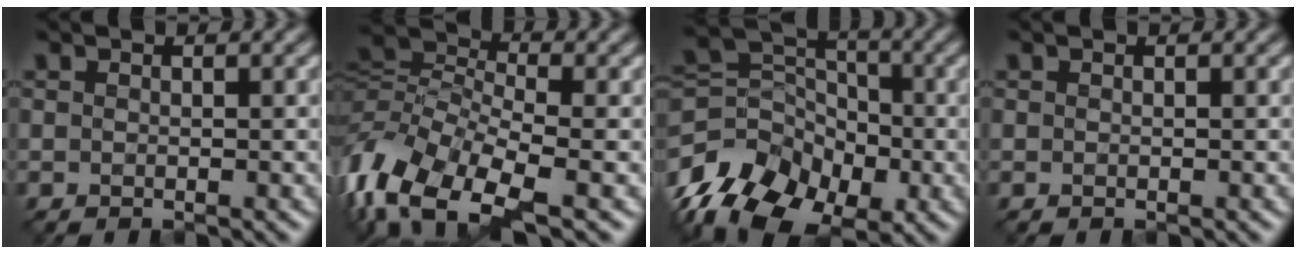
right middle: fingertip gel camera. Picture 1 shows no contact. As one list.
[{"total": 10.3, "force": [-4.3, 5.1, 7.8], "torque": [-0.167, -0.004, -0.093]}, {"total": 10.3, "force": [-5.3, 7.1, 5.2], "torque": [-0.096, 0.015, -0.115]}, {"total": 0.0}]